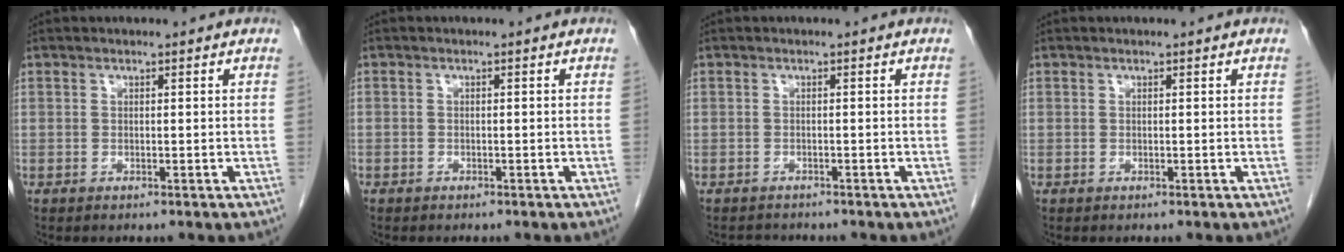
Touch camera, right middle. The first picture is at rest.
{"total": 0.6, "force": [-0.5, 0.4, 0.0], "torque": [-0.007, 0.003, -0.009]}
{"total": 2.1, "force": [-1.9, 0.7, -0.1], "torque": [0.000, -0.004, -0.031]}
{"total": 0.0}